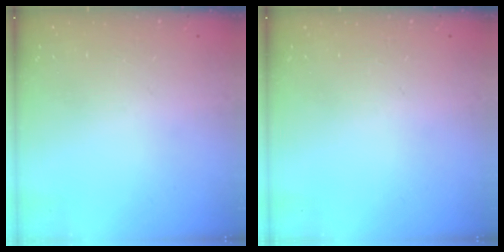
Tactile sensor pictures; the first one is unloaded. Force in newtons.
{"total": 0.0}